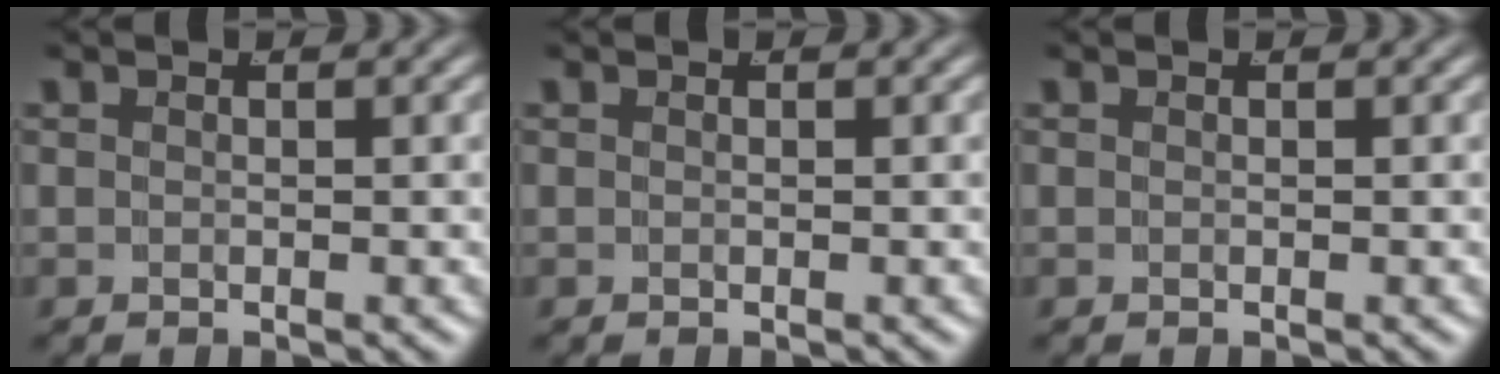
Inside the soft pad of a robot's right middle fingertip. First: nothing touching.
{"total": 0.0}
{"total": 0.0}